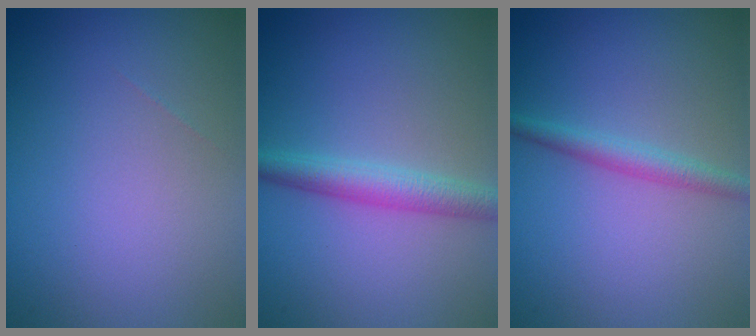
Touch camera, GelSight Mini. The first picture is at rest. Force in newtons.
{"total": 2.9, "press": 2.9, "slide": 0.0}
{"total": 1.9, "press": 1.9, "slide": 0.0}